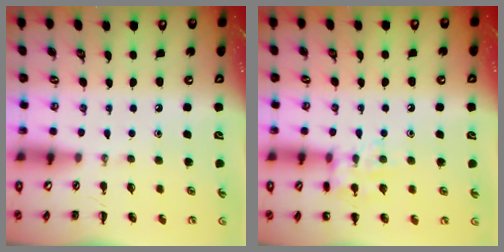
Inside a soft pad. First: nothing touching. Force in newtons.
{"total": 10.7, "press": 10.7, "slide": 0.6}